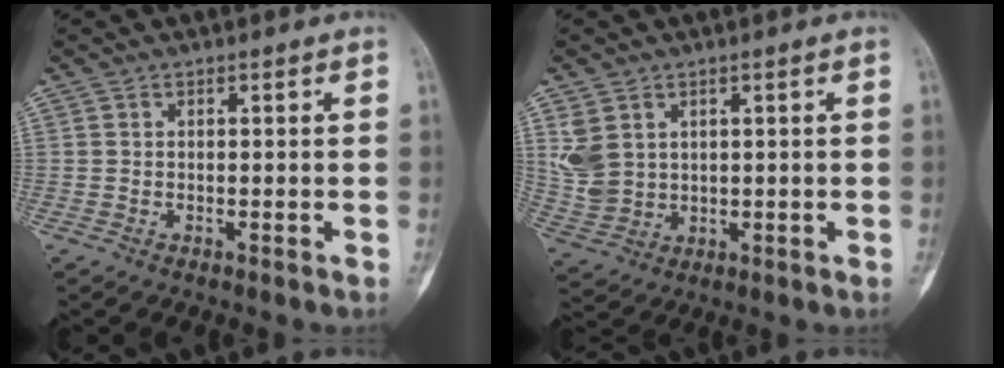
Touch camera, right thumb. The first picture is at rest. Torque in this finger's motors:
{"motor_torque": [-0.62, 0.56, 0.06, 0.03, 0.03]}